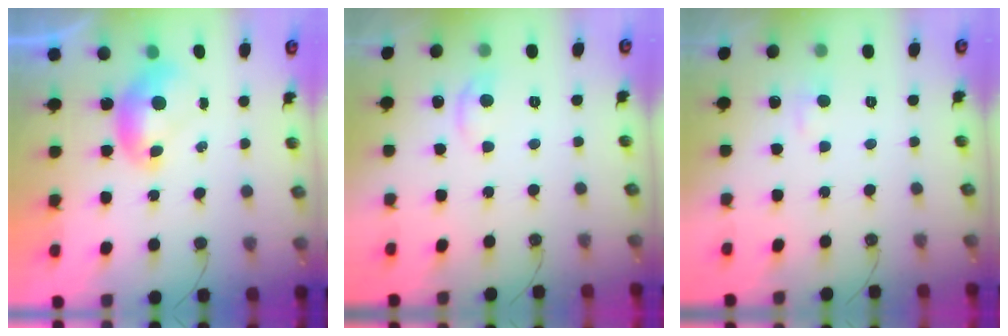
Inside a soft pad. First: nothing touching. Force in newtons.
{"total": 1.6, "press": 1.3, "slide": 0.9}
{"total": 1.5, "press": 1.3, "slide": 0.7}